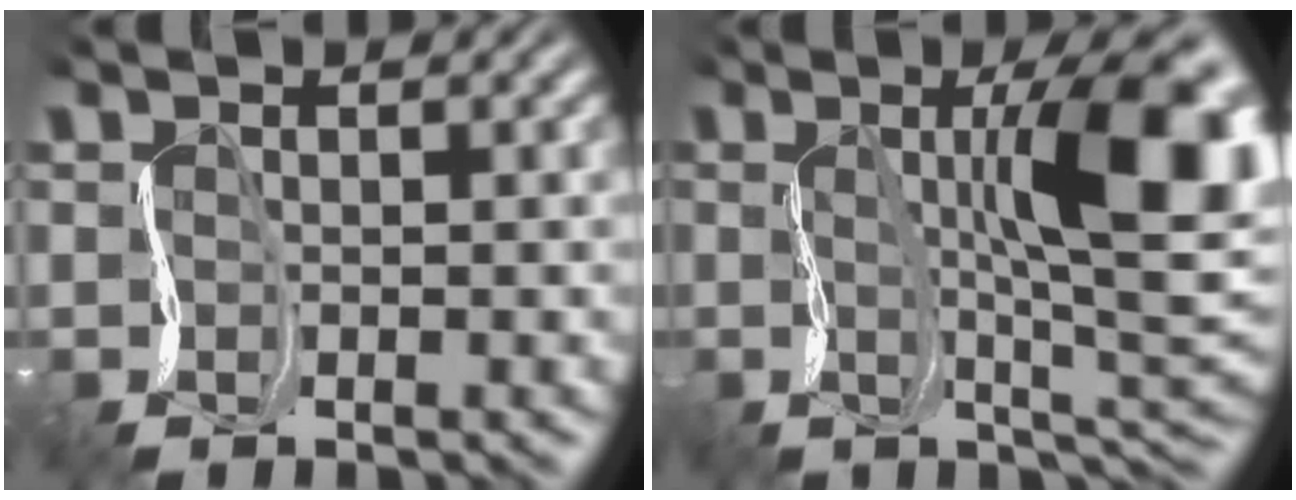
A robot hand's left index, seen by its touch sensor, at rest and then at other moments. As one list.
[{"total": 10.6, "force": [1.6, 2.8, 10.1], "torque": [-0.151, 0.012, 0.027]}]